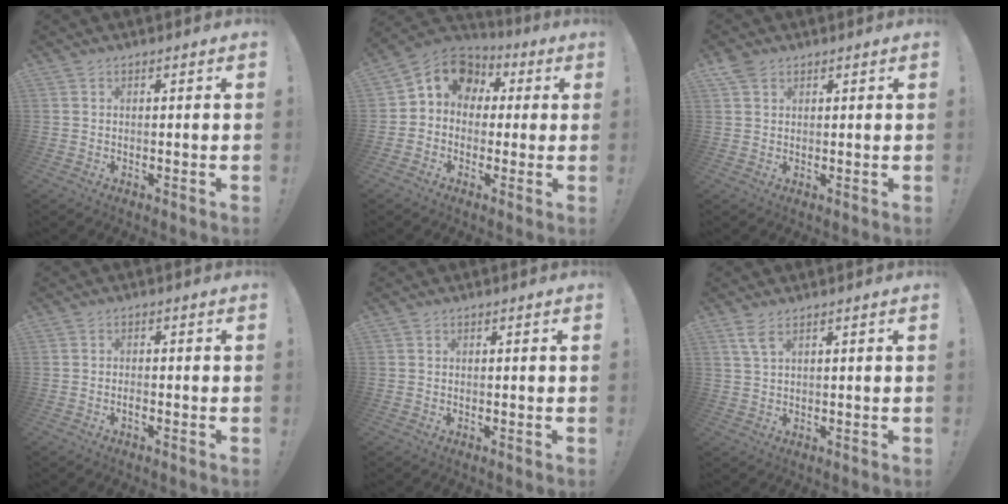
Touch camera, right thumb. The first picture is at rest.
{"total": 9.8, "force": [2.5, 8.4, 4.5], "torque": [-0.067, -0.003, 0.054]}
{"total": 3.4, "force": [2.2, 2.2, 1.5], "torque": [-0.025, -0.006, 0.041]}
{"total": 1.4, "force": [-1.1, 0.4, 0.7], "torque": [-0.020, 0.005, -0.018]}
{"total": 0.0}
{"total": 3.6, "force": [2.0, 0.7, 2.9], "torque": [-0.059, -0.004, 0.037]}